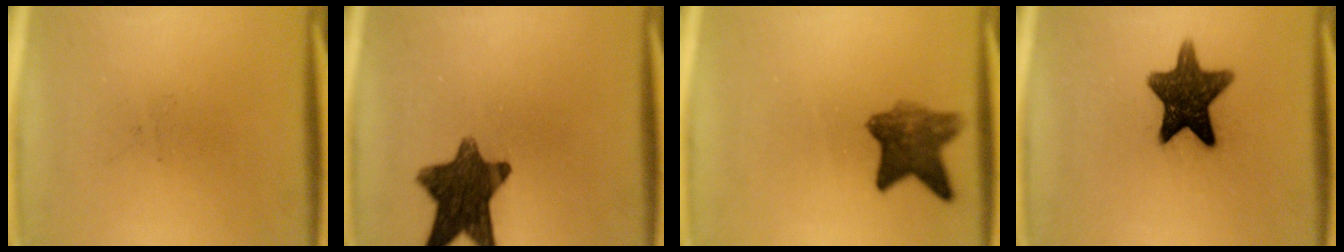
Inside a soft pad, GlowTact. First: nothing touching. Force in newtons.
{"total": 11.8}
{"total": 7.1}
{"total": 12.2}